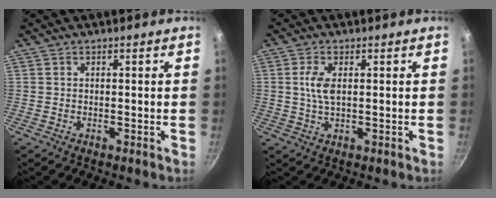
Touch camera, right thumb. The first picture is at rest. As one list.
[{"total": 4.2, "force": [0.7, 1.9, 3.6], "torque": [-0.077, 0.004, 0.014]}]